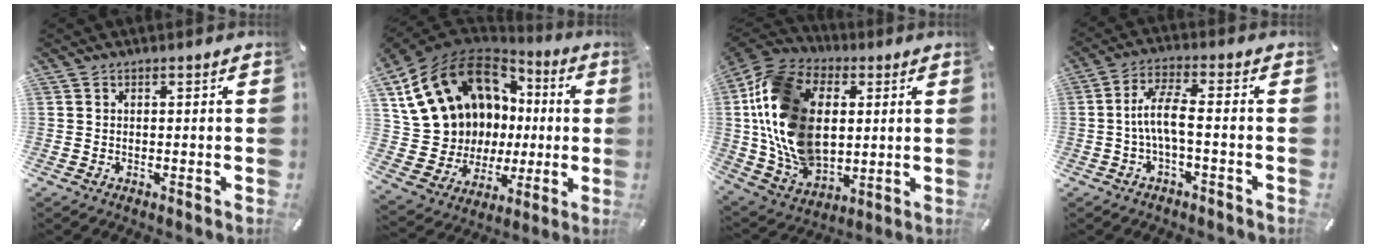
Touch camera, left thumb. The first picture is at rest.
{"total": 17.3, "force": [7.1, 13.8, 7.6], "torque": [-0.164, -0.058, 0.162]}
{"total": 21.1, "force": [3.2, 15.7, 13.7], "torque": [-0.311, -0.009, 0.058]}
{"total": 8.0, "force": [-1.4, 2.3, 7.6], "torque": [-0.149, 0.003, -0.027]}